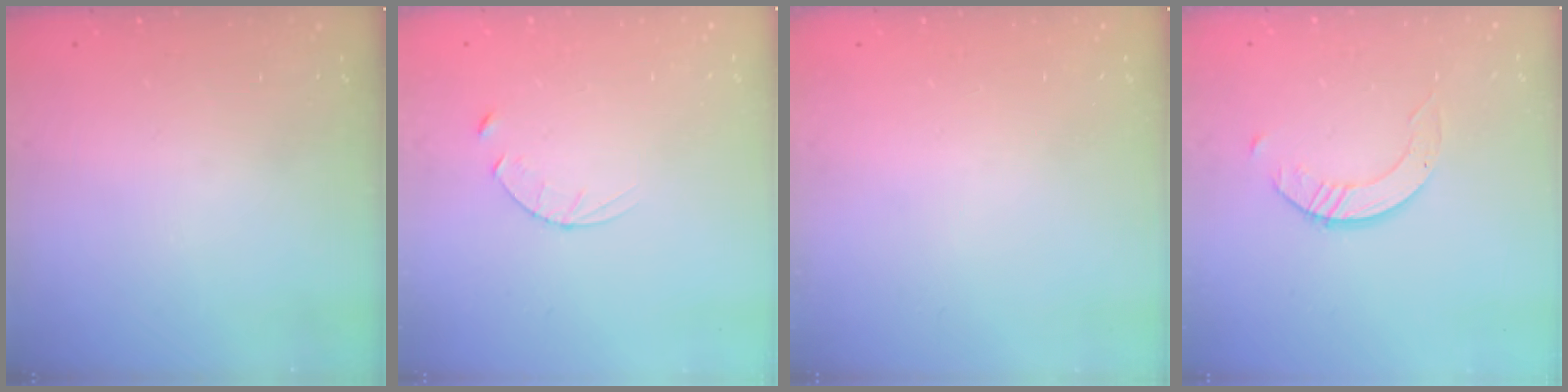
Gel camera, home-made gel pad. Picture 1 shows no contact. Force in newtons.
{"total": 3.9, "press": 3.9, "slide": 0.4}
{"total": 0.0}
{"total": 2.4, "press": 2.4, "slide": 0.3}